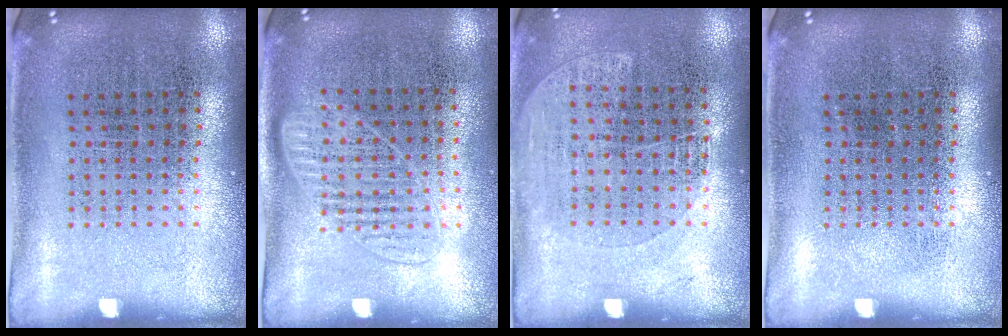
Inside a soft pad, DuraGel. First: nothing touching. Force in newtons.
{"total": 1.2, "press": 1.0, "slide": 0.6}
{"total": 1.1, "press": 0.9, "slide": 0.6}
{"total": 0.0}